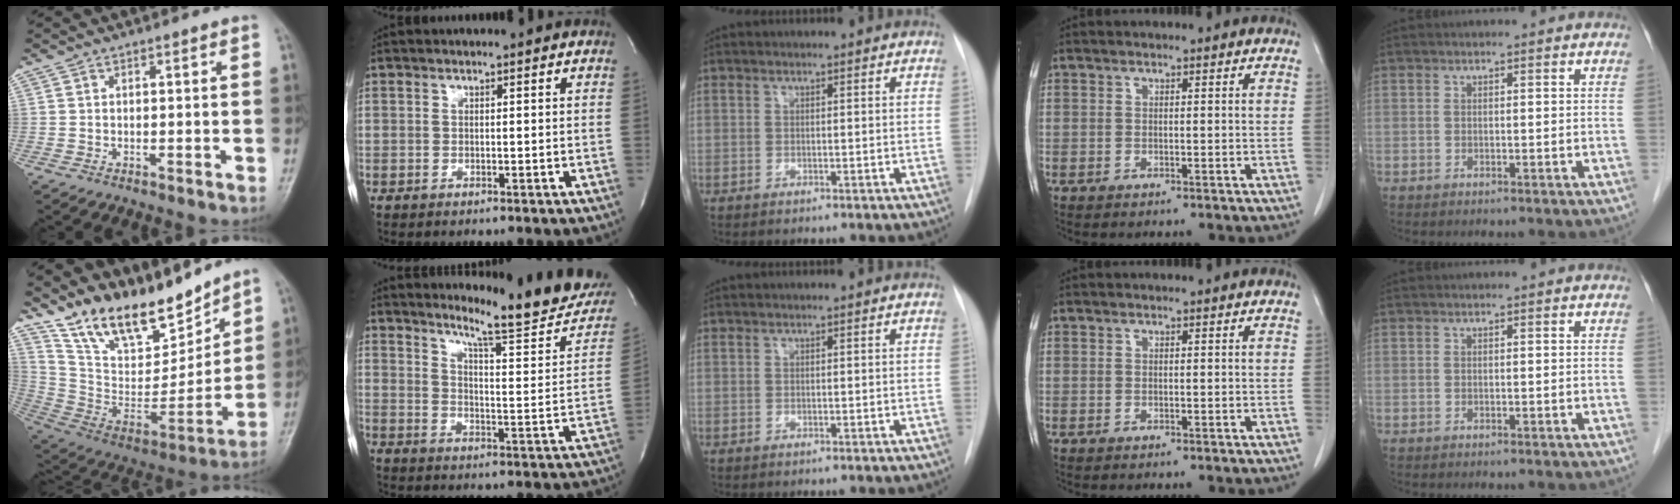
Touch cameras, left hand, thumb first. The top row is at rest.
{"thumb": {"total": 19.2, "force": [15.6, 7.3, 8.6], "torque": [-0.102, -0.092, 0.287]}, "index": {"total": 17.9, "force": [15.4, 1.4, 8.9], "torque": [-0.120, -0.068, 0.194]}}